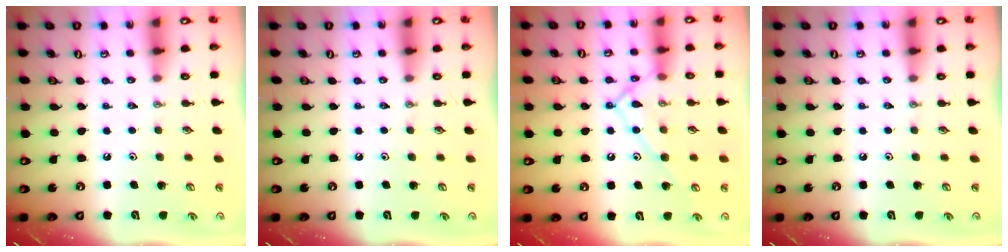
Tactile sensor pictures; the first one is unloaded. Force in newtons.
{"total": 0.0}
{"total": 12.7, "press": 12.6, "slide": 1.1}
{"total": 0.0}